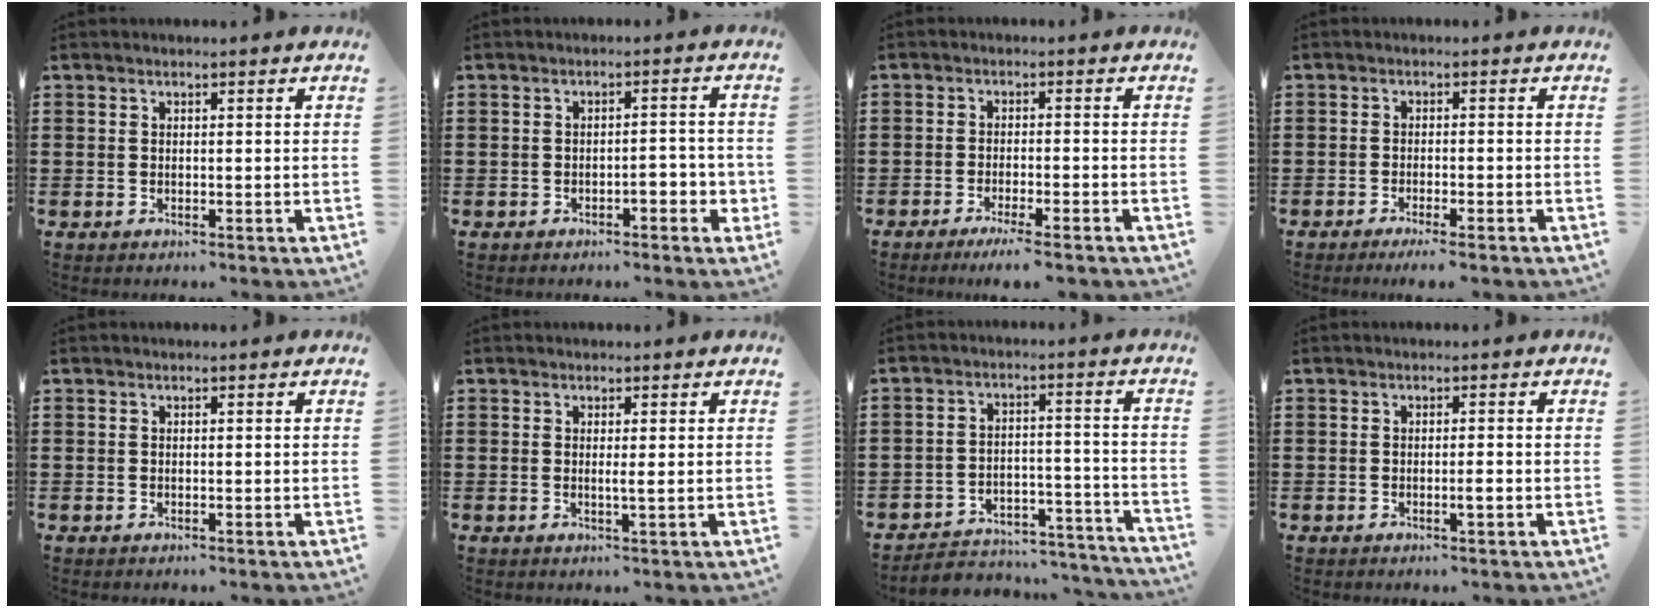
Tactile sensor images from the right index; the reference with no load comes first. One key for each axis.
{"total": 3.4, "fx": -1.4, "fy": 1.3, "fz": 2.8, "tx": -0.039, "ty": 0.002, "tz": -0.027}
{"total": 3.2, "fx": -2.5, "fy": -0.2, "fz": 1.9, "tx": -0.038, "ty": -0.006, "tz": -0.048}
{"total": 2.0, "fx": -1.6, "fy": -0.2, "fz": 1.1, "tx": -0.019, "ty": 0.000, "tz": -0.030}
{"total": 0.0}
{"total": 1.3, "fx": 0.1, "fy": -0.2, "fz": 1.2, "tx": -0.024, "ty": -0.003, "tz": 0.000}
{"total": 4.2, "fx": -4.0, "fy": 0.9, "fz": 0.9, "tx": -0.020, "ty": 0.003, "tz": -0.083}
{"total": 1.5, "fx": -0.5, "fy": 0.1, "fz": 1.3, "tx": -0.023, "ty": -0.002, "tz": -0.010}